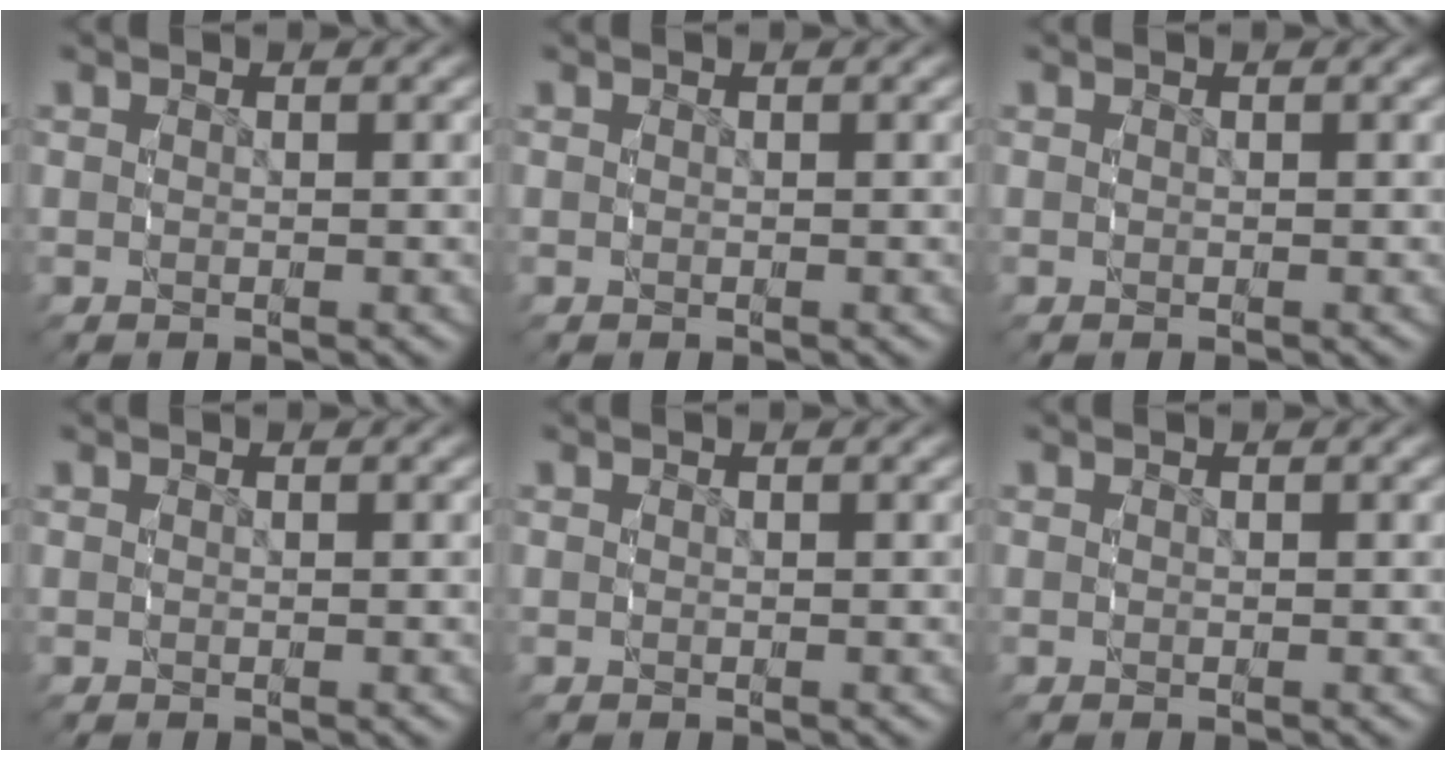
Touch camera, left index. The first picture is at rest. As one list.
[{"total": 0.0}, {"total": 0.0}, {"total": 0.0}, {"total": 0.0}, {"total": 0.0}]